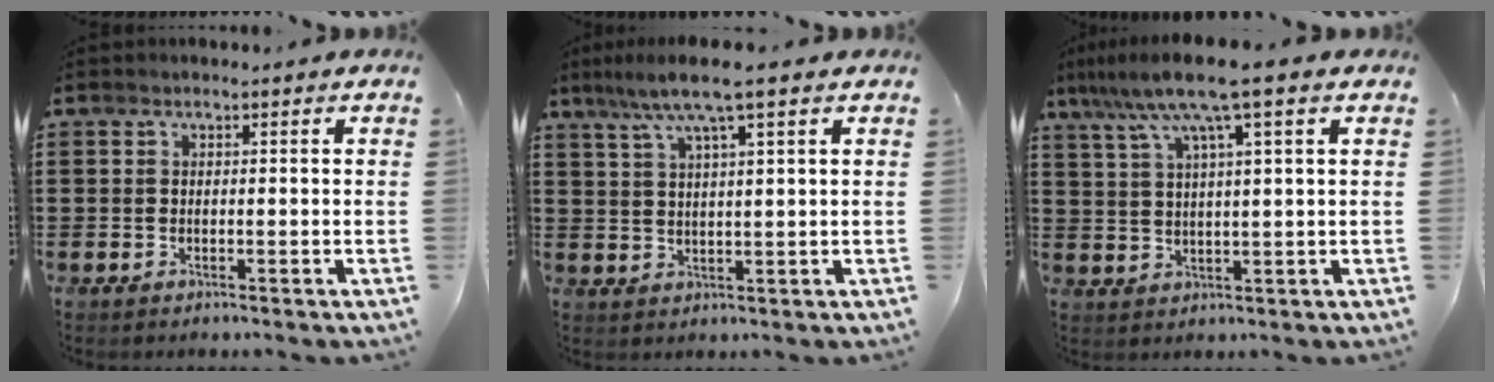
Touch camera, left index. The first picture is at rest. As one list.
[{"total": 6.1, "force": [3.9, 0.2, 4.7], "torque": [-0.102, -0.003, 0.064]}, {"total": 8.5, "force": [5.3, 0.1, 6.7], "torque": [-0.144, -0.011, 0.090]}]